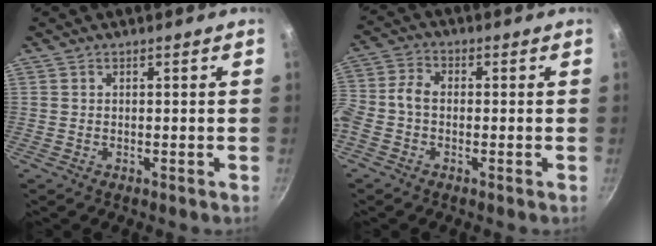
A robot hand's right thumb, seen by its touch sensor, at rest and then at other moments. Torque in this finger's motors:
{"motor_torque": [2.27, 2.74, 1.47, -0.94, 0.62]}